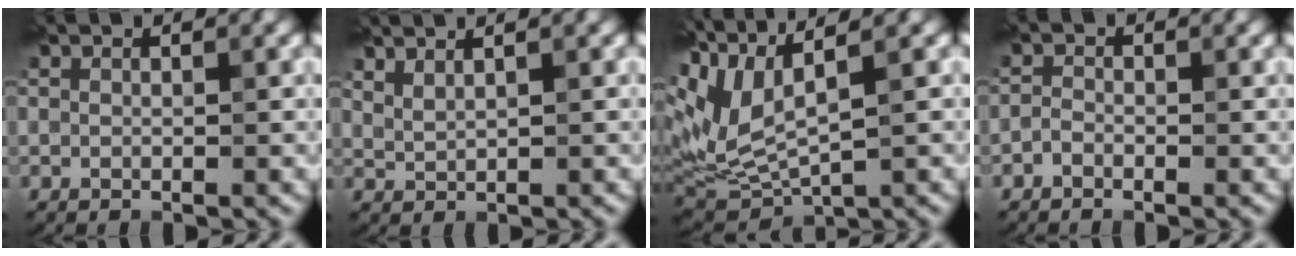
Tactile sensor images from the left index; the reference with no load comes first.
{"total": 2.0, "force": [1.8, 0.3, 0.8], "torque": [-0.021, 0.004, 0.040]}
{"total": 9.3, "force": [4.0, 3.6, 7.6], "torque": [-0.197, 0.008, 0.090]}
{"total": 1.0, "force": [-0.8, 0.5, 0.2], "torque": [-0.005, 0.002, -0.020]}